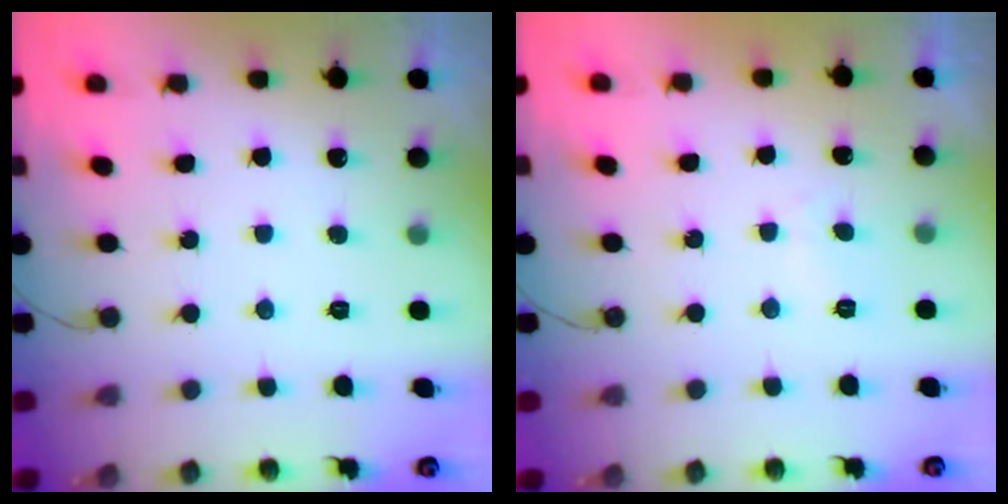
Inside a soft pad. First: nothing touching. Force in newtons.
{"total": 1.4, "press": 1.3, "slide": 0.5}